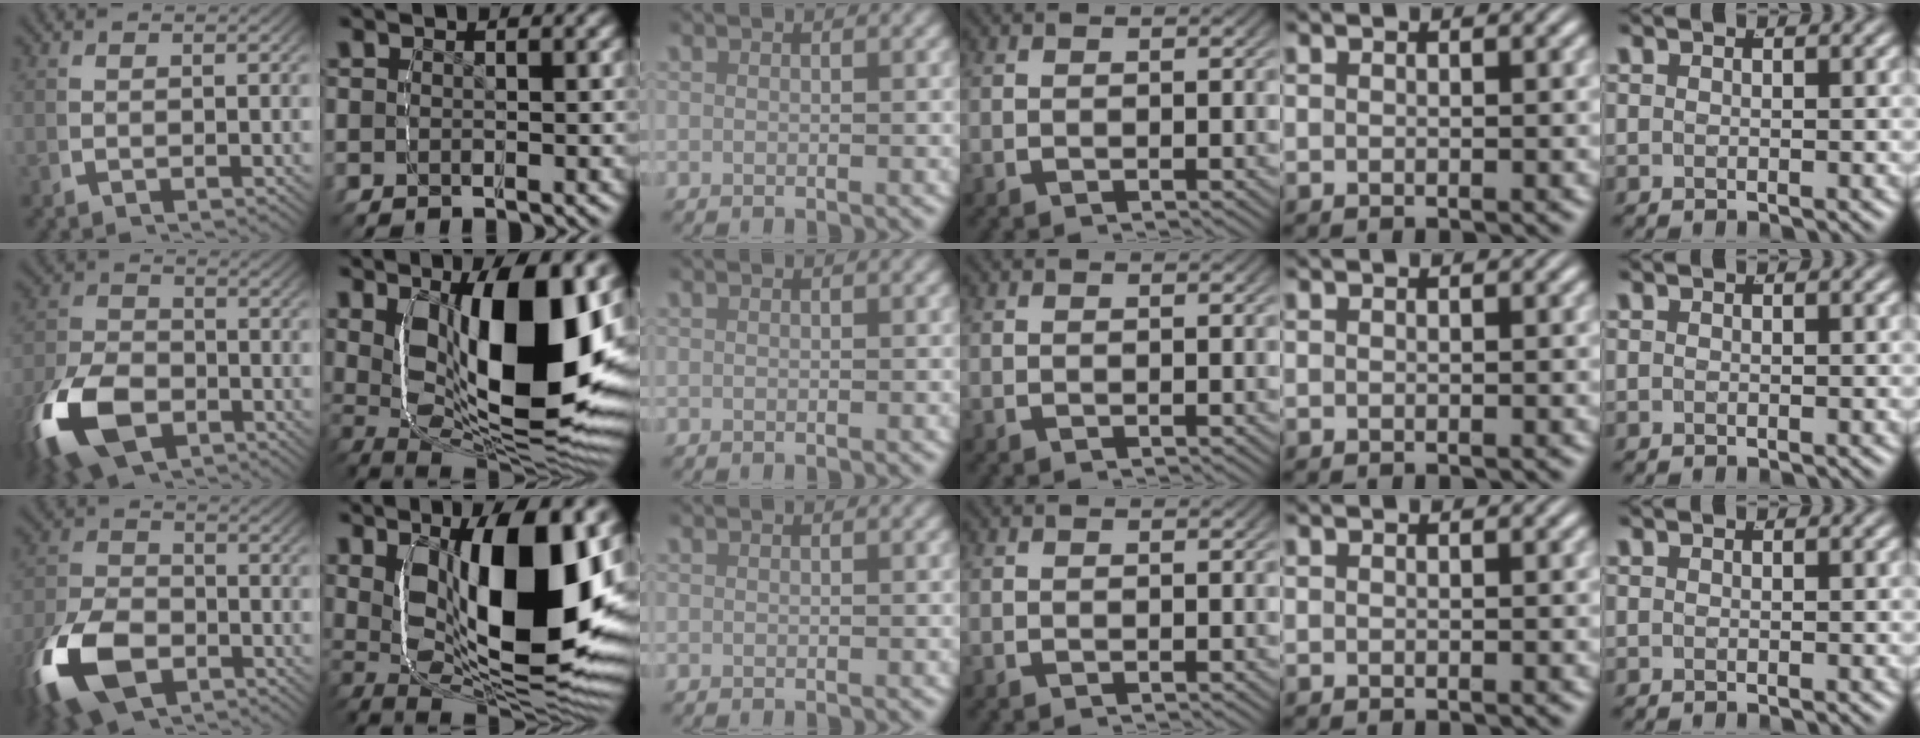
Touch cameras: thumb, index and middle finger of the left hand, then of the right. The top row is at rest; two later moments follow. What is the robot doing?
{"motion": "lift_and_place", "object": "markers"}